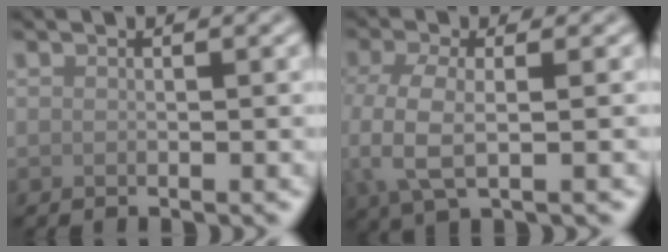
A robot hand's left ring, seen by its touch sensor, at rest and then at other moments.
{"total": 4.7, "force": [-0.8, 1.9, 4.2], "torque": [-0.100, -0.011, -0.017]}